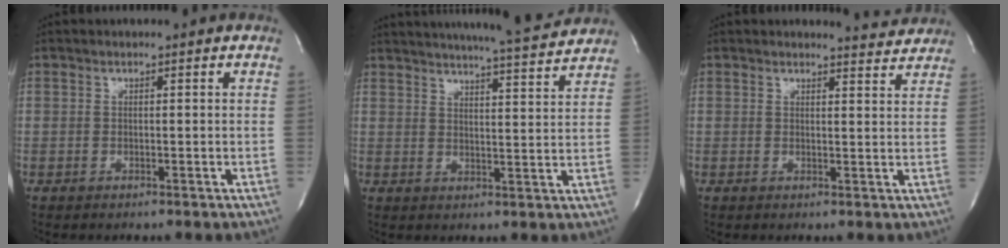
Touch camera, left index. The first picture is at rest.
{"total": 15.7, "force": [14.6, 0.1, 5.7], "torque": [-0.096, -0.021, 0.193]}
{"total": 3.1, "force": [3.1, -0.1, -0.5], "torque": [-0.004, -0.017, 0.028]}